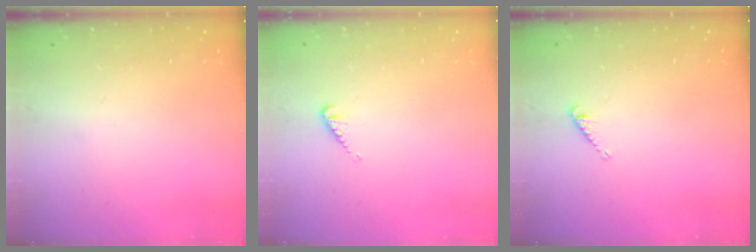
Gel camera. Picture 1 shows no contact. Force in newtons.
{"total": 3.3, "press": 3.2, "slide": 0.6}
{"total": 2.8, "press": 2.8, "slide": 0.4}